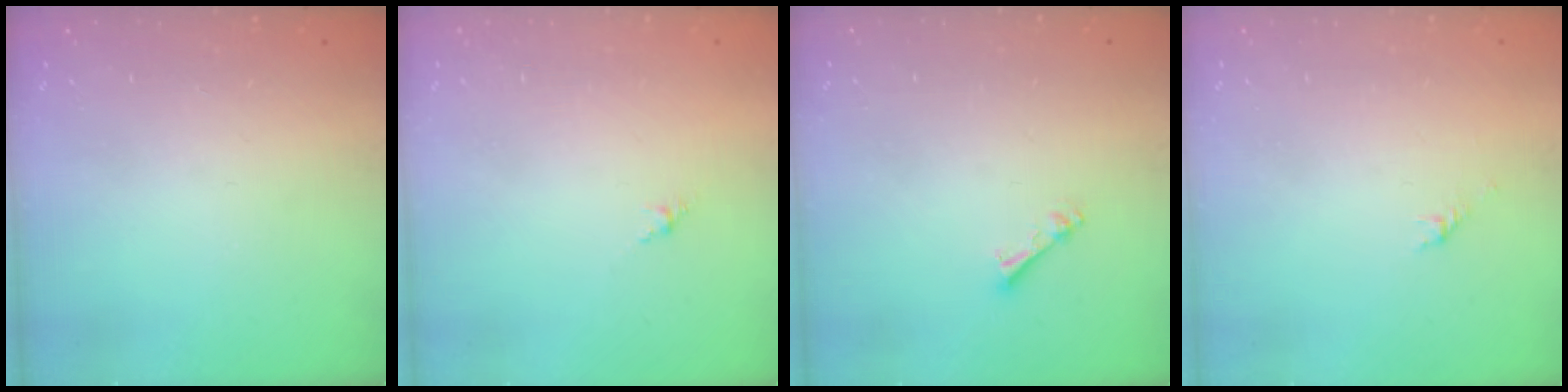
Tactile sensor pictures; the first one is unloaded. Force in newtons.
{"total": 1.5, "press": 1.4, "slide": 0.6}
{"total": 2.5, "press": 2.4, "slide": 0.5}
{"total": 1.5, "press": 1.4, "slide": 0.5}